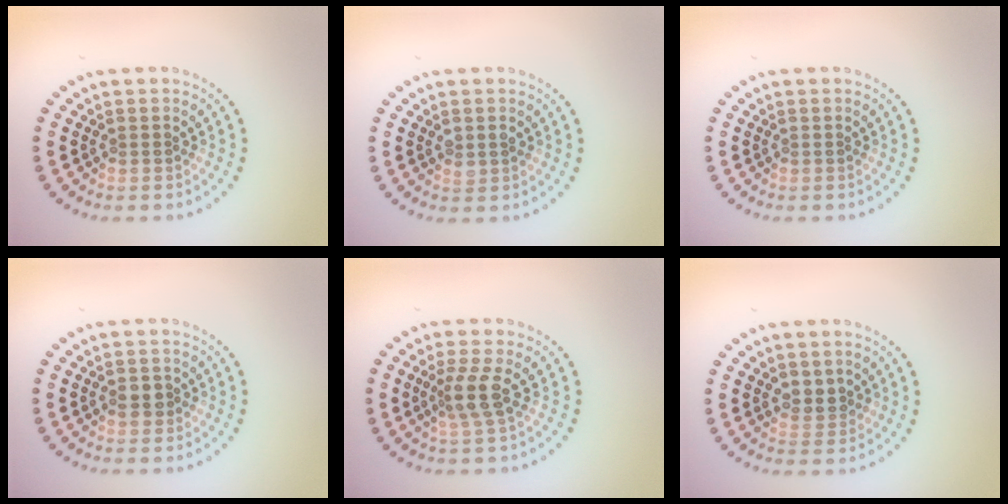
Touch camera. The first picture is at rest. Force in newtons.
{"total": 1.1, "press": 1.1, "slide": 0.2}
{"total": 0.0}
{"total": 1.4, "press": 1.4, "slide": 0.4}
{"total": 2.6, "press": 2.0, "slide": 1.6}
{"total": 1.9, "press": 1.7, "slide": 0.8}